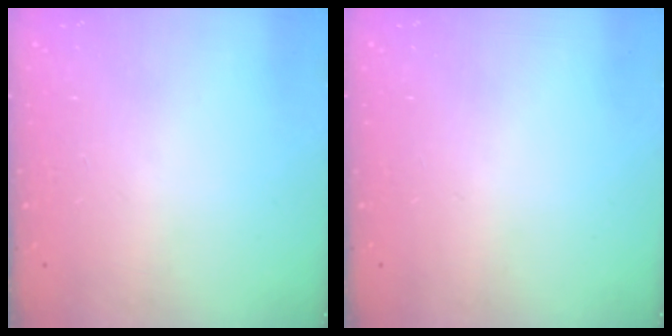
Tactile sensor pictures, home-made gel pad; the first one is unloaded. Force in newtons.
{"total": 0.0}